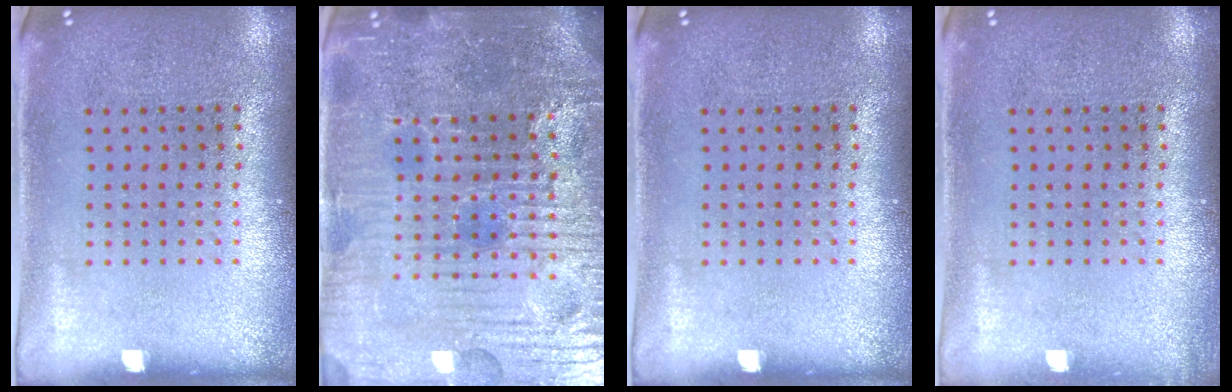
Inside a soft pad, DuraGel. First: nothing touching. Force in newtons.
{"total": 5.9, "press": 5.5, "slide": 2.1}
{"total": 0.0}
{"total": 0.5, "press": 0.5, "slide": 0.1}